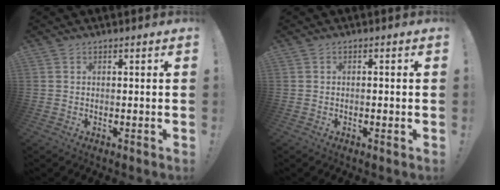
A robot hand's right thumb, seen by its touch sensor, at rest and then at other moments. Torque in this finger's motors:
{"motor_torque": [0.10, -0.10, -0.24, 0.31, -0.02]}